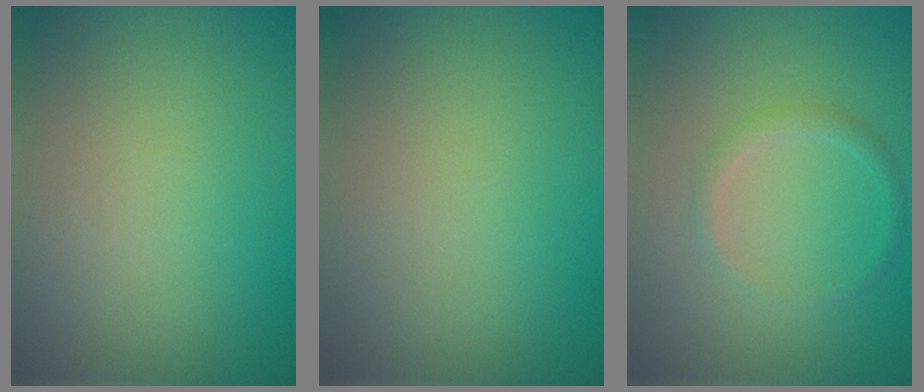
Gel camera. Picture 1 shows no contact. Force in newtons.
{"total": 0.0}
{"total": 1.3, "press": 1.3, "slide": 0.1}